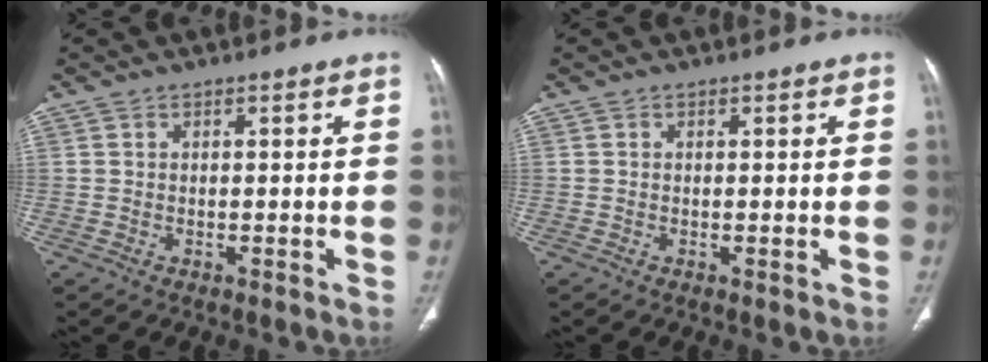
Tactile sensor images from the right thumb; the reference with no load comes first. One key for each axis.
{"total": 0.0}